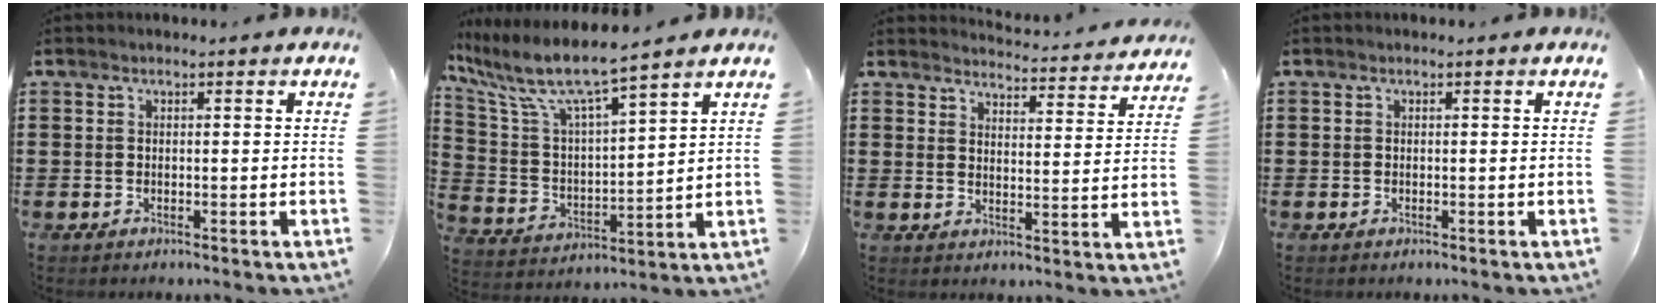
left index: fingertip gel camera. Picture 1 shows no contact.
{"total": 7.9, "force": [6.5, 0.8, 4.3], "torque": [-0.116, -0.037, 0.105]}
{"total": 3.8, "force": [3.8, -0.2, 0.3], "torque": [-0.017, -0.035, 0.061]}
{"total": 0.0}